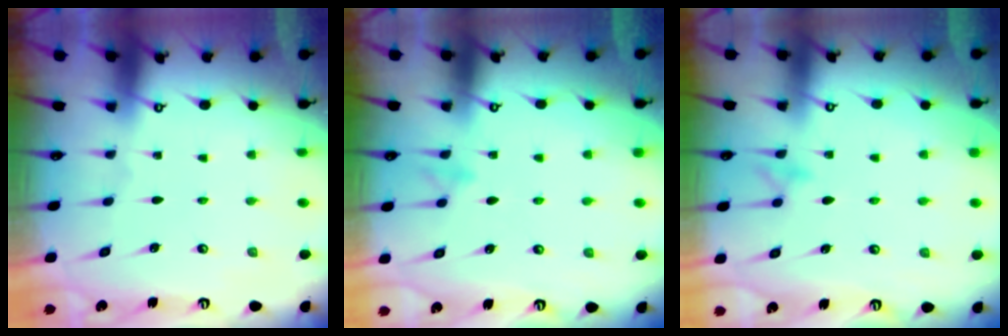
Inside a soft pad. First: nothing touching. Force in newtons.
{"total": 8.3, "press": 8.2, "slide": 1.3}
{"total": 10.2, "press": 10.2, "slide": 1.1}